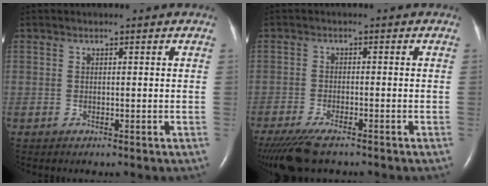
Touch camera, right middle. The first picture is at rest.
{"total": 9.1, "force": [-7.0, 2.3, 5.3], "torque": [-0.097, -0.019, -0.118]}